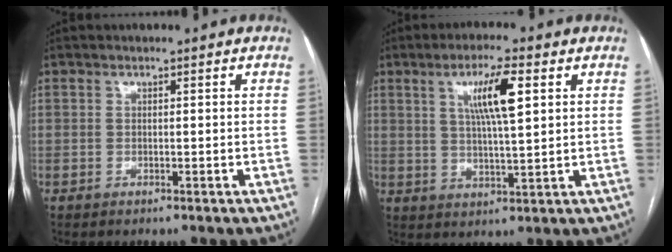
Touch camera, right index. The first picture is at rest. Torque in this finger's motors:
{"motor_torque": [0.63, 0.39, 0.52, 0.11]}